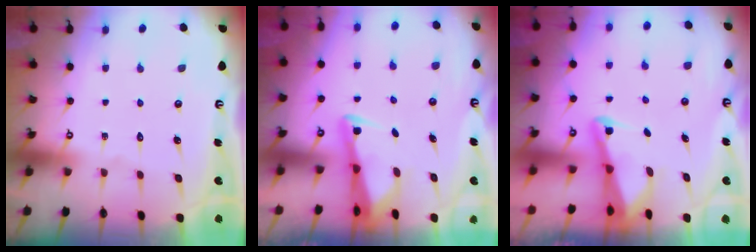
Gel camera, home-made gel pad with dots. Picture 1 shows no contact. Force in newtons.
{"total": 2.5, "press": 2.5, "slide": 0.5}
{"total": 2.3, "press": 2.3, "slide": 0.3}